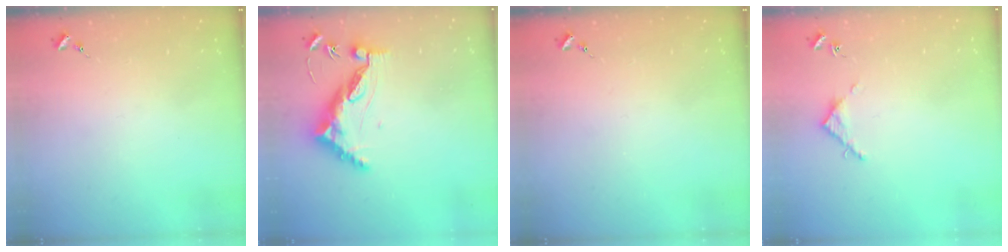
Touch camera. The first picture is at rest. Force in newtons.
{"total": 12.1, "press": 12.0, "slide": 1.2}
{"total": 0.0}
{"total": 4.0, "press": 4.0, "slide": 0.5}